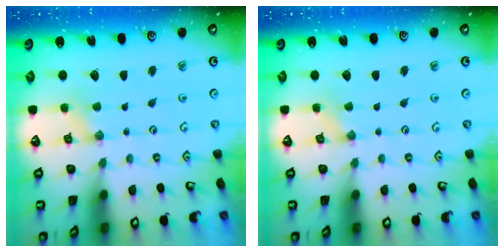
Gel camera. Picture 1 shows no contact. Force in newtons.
{"total": 0.5, "press": 0.5, "slide": 0.2}